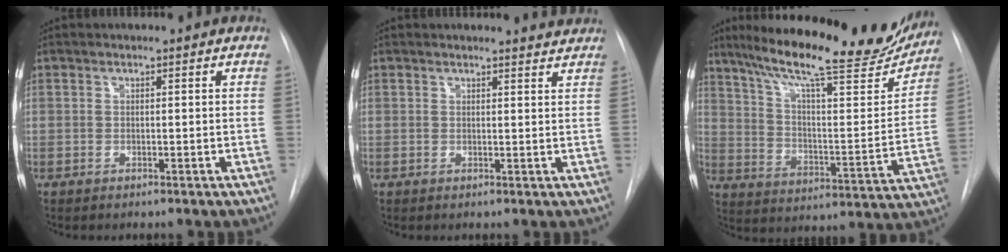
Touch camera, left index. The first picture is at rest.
{"total": 2.0, "force": [2.0, 0.0, -0.1], "torque": [-0.005, -0.012, 0.010]}
{"total": 25.6, "force": [21.3, 4.3, 13.6], "torque": [-0.217, -0.033, 0.296]}